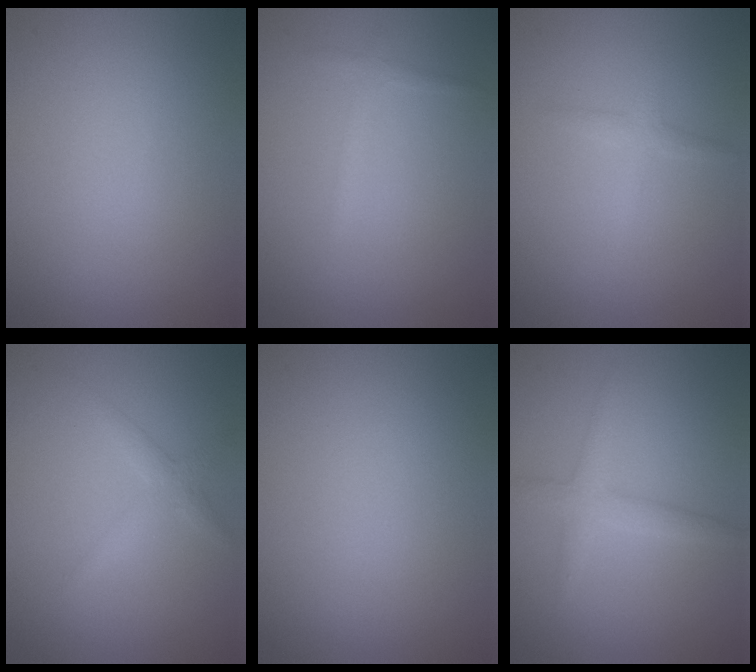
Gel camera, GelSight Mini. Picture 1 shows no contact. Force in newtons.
{"total": 1.1, "press": 1.1, "slide": 0.1}
{"total": 1.5, "press": 1.5, "slide": 0.1}
{"total": 1.8, "press": 1.8, "slide": 0.1}
{"total": 0.0}
{"total": 2.2, "press": 2.2, "slide": 0.1}